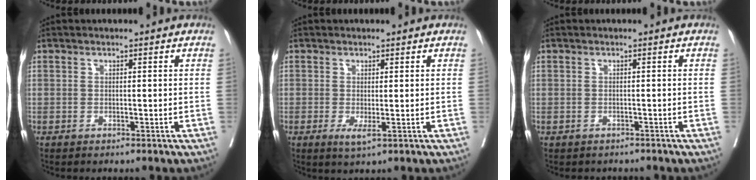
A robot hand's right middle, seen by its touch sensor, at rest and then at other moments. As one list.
[{"total": 1.8, "force": [0.0, -0.4, 1.8], "torque": [-0.028, -0.008, 0.004]}, {"total": 1.2, "force": [-1.2, 0.2, 0.0], "torque": [-0.005, -0.001, -0.017]}]